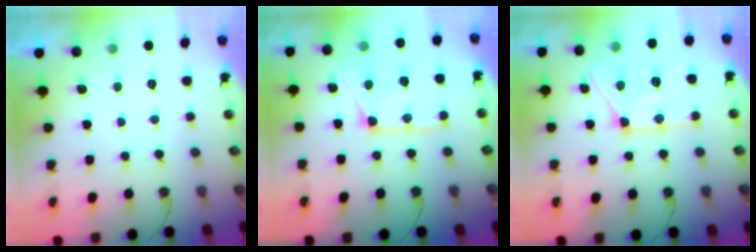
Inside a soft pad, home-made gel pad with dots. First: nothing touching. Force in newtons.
{"total": 17.2, "press": 17.1, "slide": 1.2}
{"total": 16.4, "press": 16.4, "slide": 1.1}